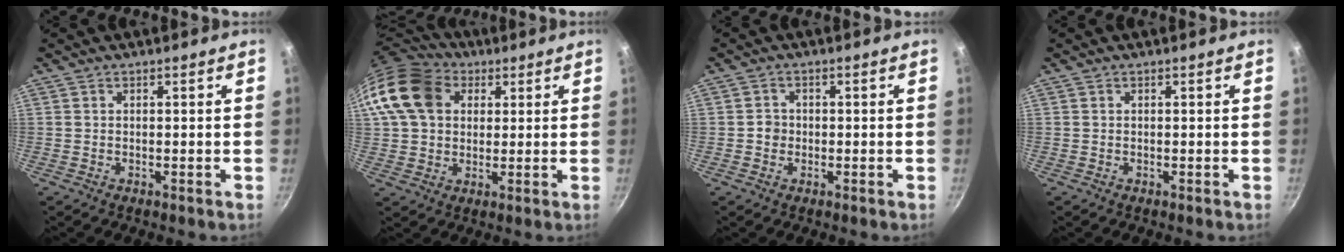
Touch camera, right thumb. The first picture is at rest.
{"total": 15.4, "force": [4.6, 11.8, 8.7], "torque": [-0.155, 0.017, 0.072]}
{"total": 1.6, "force": [-0.3, 1.5, 0.5], "torque": [0.000, 0.004, -0.006]}
{"total": 0.0}